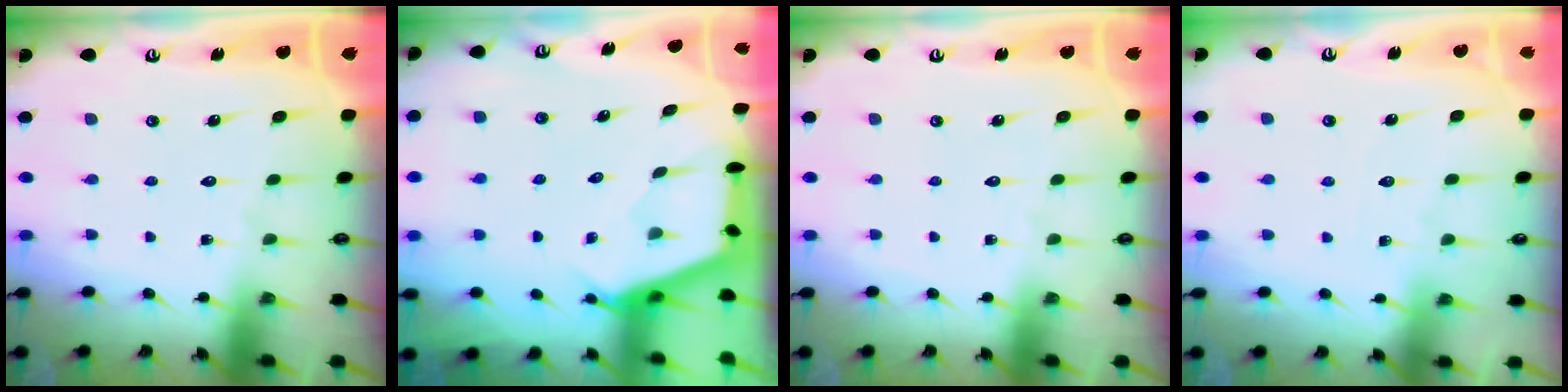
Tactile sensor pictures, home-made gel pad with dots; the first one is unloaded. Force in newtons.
{"total": 2.5, "press": 2.5, "slide": 0.4}
{"total": 0.0}
{"total": 4.0, "press": 4.0, "slide": 0.5}